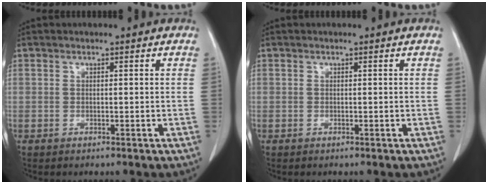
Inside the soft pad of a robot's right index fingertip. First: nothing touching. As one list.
[{"total": 0.0}]